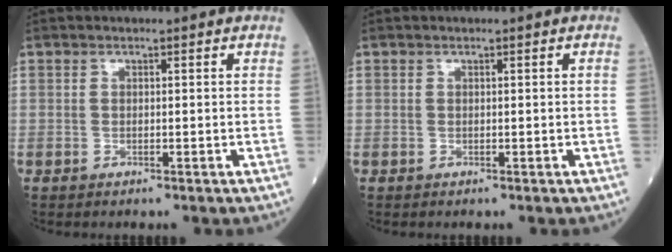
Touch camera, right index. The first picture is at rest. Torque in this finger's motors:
{"motor_torque": [0.00, 0.01, 0.00, 0.01]}